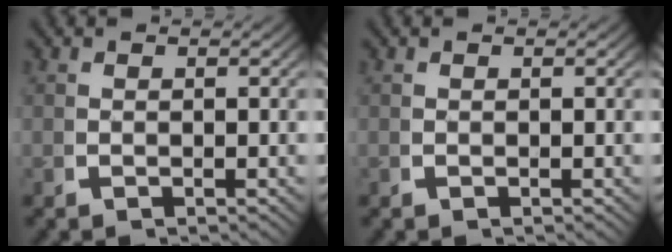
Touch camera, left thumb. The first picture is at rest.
{"total": 0.0}